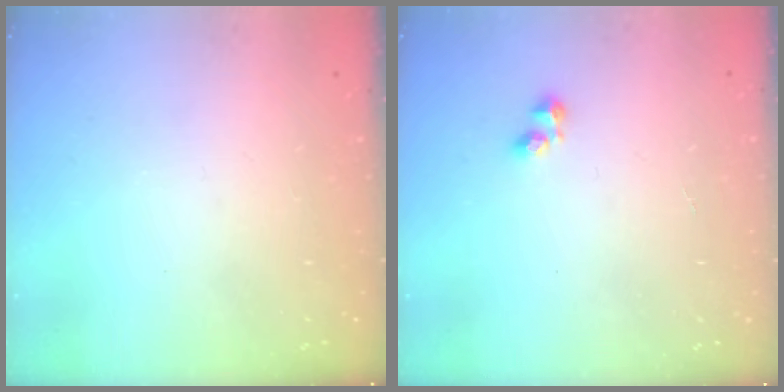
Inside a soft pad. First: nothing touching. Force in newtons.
{"total": 2.4, "press": 2.3, "slide": 0.9}